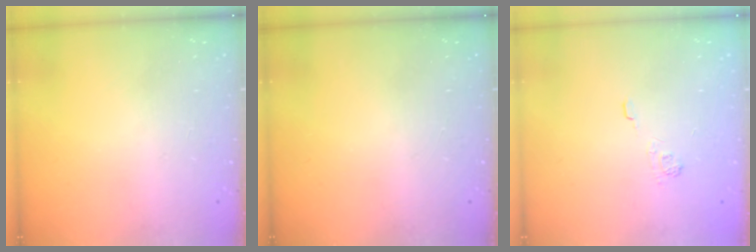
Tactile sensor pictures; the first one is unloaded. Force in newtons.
{"total": 0.0}
{"total": 2.3, "press": 1.8, "slide": 1.3}